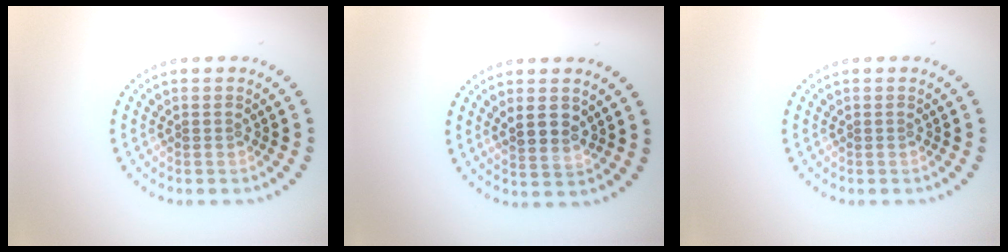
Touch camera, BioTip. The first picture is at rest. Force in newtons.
{"total": 2.5, "press": 2.4, "slide": 0.8}
{"total": 0.0}